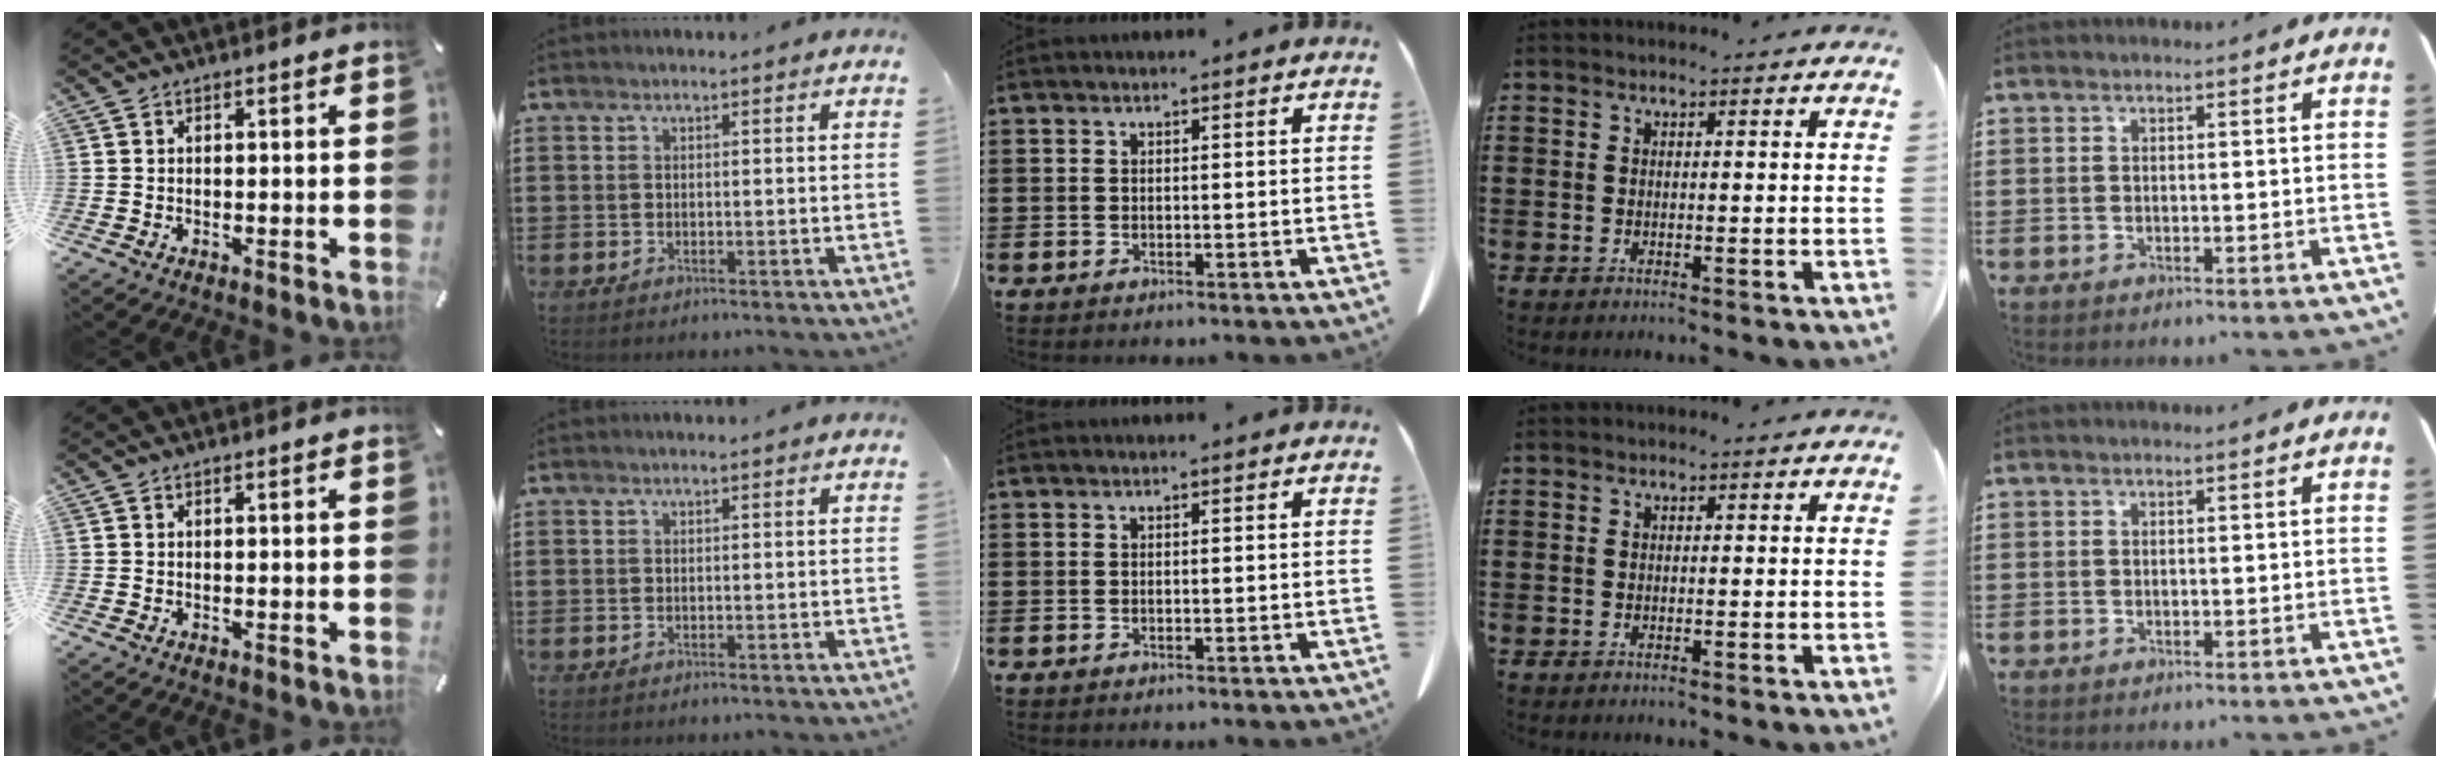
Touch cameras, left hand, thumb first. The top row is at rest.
{}